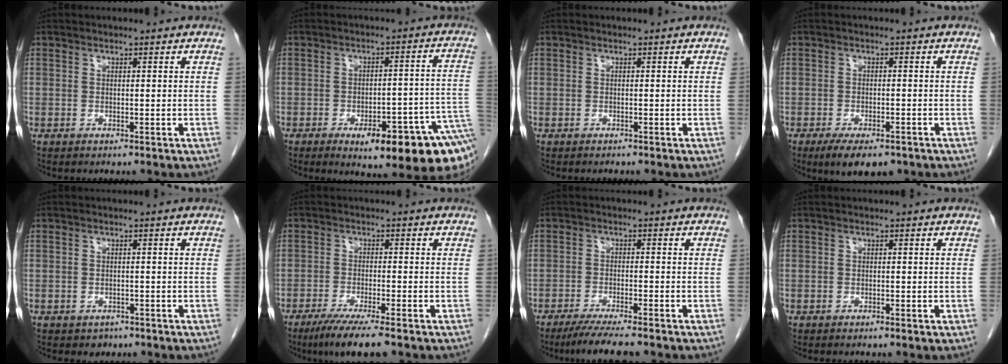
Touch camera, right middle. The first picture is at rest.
{"total": 16.8, "force": [-8.8, 3.3, 13.9], "torque": [-0.097, 0.016, -0.111]}
{"total": 0.0}
{"total": 7.0, "force": [-4.9, 2.5, 4.4], "torque": [-0.063, -0.010, -0.073]}
{"total": 1.7, "force": [-1.1, 1.2, 0.3], "torque": [-0.006, 0.001, -0.012]}
{"total": 7.3, "force": [-5.3, -0.1, 5.1], "torque": [-0.080, -0.019, -0.086]}
{"total": 7.1, "force": [-5.8, 0.1, 4.1], "torque": [-0.060, -0.018, -0.092]}
{"total": 0.5, "force": [-0.3, -0.1, 0.4], "torque": [-0.011, 0.000, -0.003]}